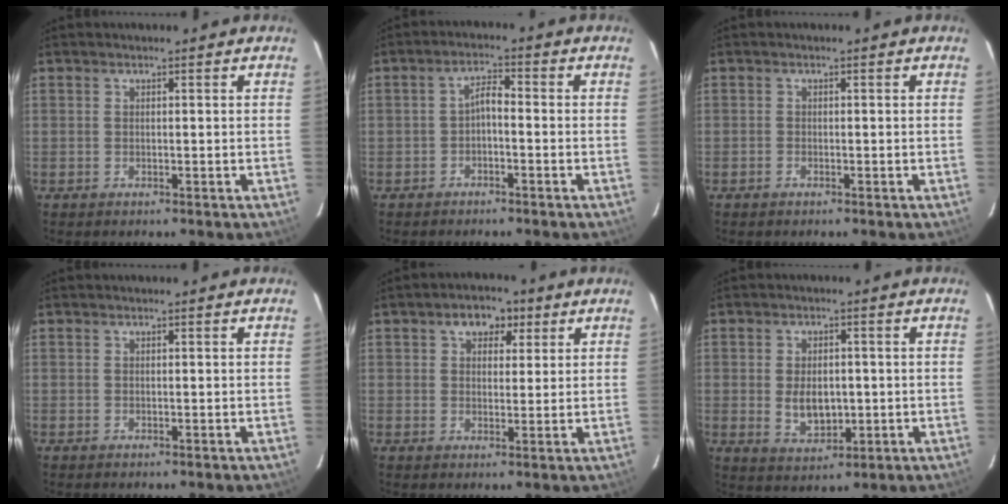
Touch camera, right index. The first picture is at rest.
{"total": 2.7, "force": [-1.4, 1.0, 2.1], "torque": [-0.042, 0.011, -0.024]}
{"total": 0.7, "force": [-0.6, 0.4, 0.1], "torque": [-0.004, 0.001, -0.013]}
{"total": 0.0}
{"total": 6.0, "force": [2.9, 4.0, 3.3], "torque": [-0.049, 0.018, 0.042]}
{"total": 6.7, "force": [-0.5, 4.3, 5.1], "torque": [-0.094, -0.004, 0.001]}